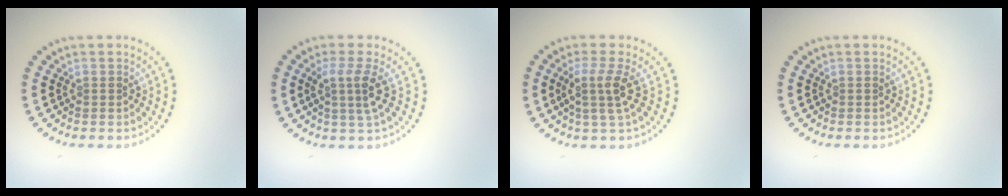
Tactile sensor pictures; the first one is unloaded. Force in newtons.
{"total": 2.9, "press": 2.1, "slide": 2.0}
{"total": 2.8, "press": 2.0, "slide": 1.8}
{"total": 0.0}